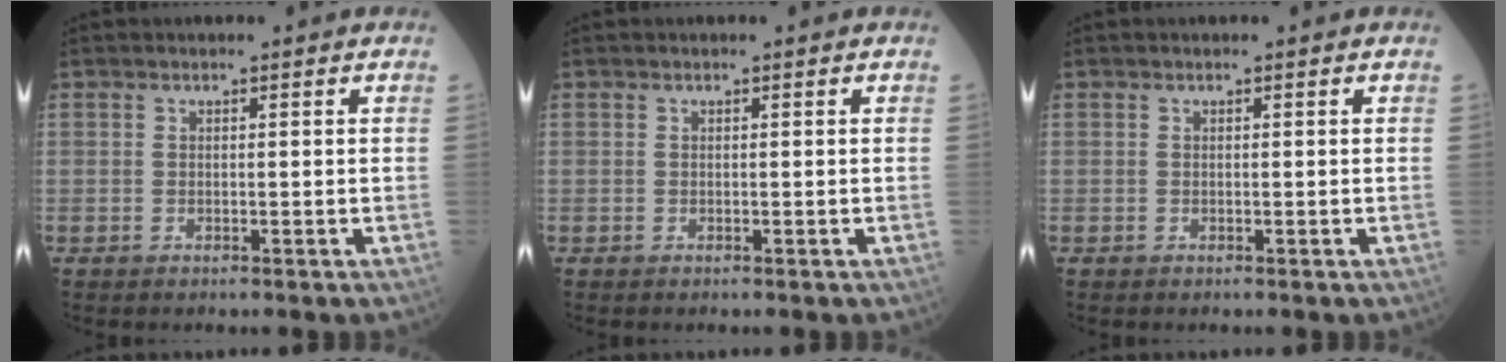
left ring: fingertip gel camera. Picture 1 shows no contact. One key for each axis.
{"total": 0.0}
{"total": 0.0}